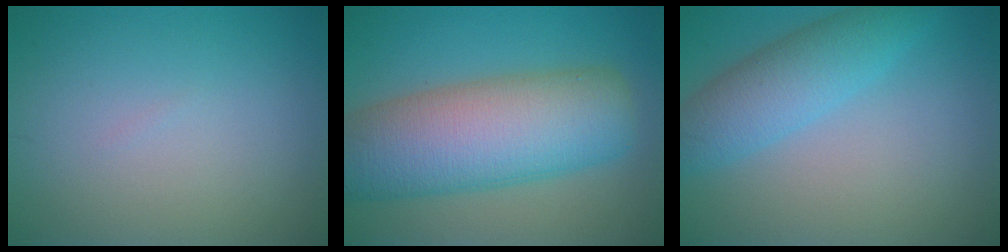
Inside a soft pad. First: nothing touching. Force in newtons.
{"total": 11.6, "press": 11.6, "slide": 0.3}
{"total": 3.7, "press": 3.7, "slide": 0.1}